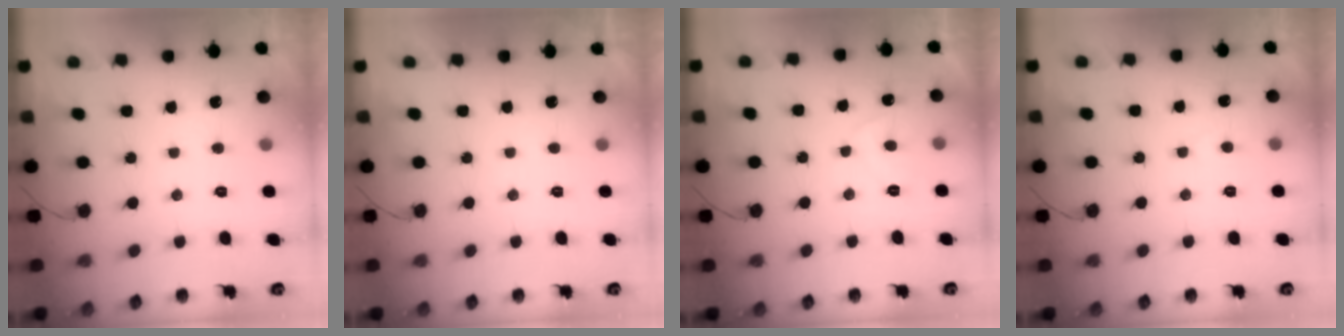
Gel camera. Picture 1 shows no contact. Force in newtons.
{"total": 2.3, "press": 2.3, "slide": 0.4}
{"total": 2.6, "press": 2.6, "slide": 0.5}
{"total": 2.9, "press": 2.9, "slide": 0.4}